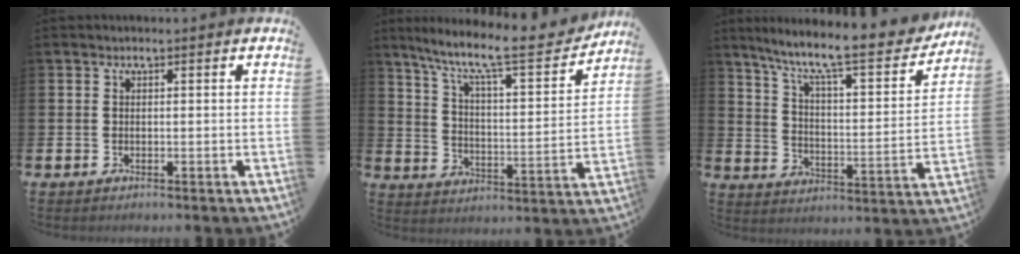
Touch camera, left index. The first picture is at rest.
{"total": 10.0, "force": [8.6, 1.3, 5.0], "torque": [-0.116, -0.063, 0.137]}
{"total": 10.0, "force": [8.5, 1.7, 5.0], "torque": [-0.117, -0.061, 0.134]}